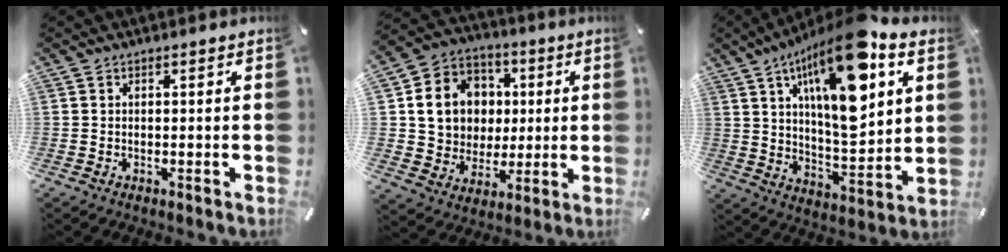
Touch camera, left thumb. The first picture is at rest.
{"total": 14.9, "force": [2.0, 13.6, 5.8], "torque": [-0.100, 0.004, 0.046]}
{"total": 21.5, "force": [9.7, 7.6, 17.6], "torque": [-0.298, -0.048, 0.145]}